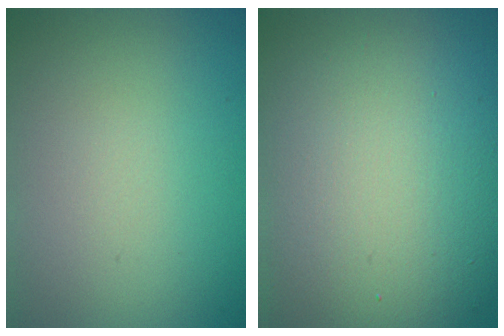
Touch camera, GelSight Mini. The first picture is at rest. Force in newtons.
{"total": 13.3, "press": 13.3, "slide": 0.1}